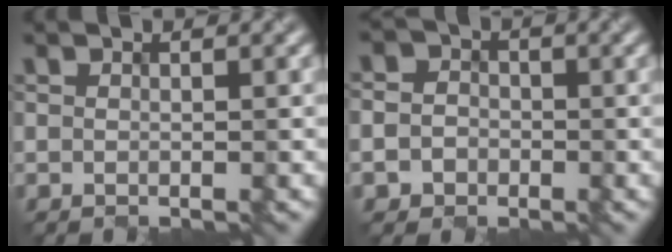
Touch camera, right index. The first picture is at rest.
{"total": 2.5, "force": [-1.1, 2.3, 0.1], "torque": [0.008, 0.006, -0.028]}